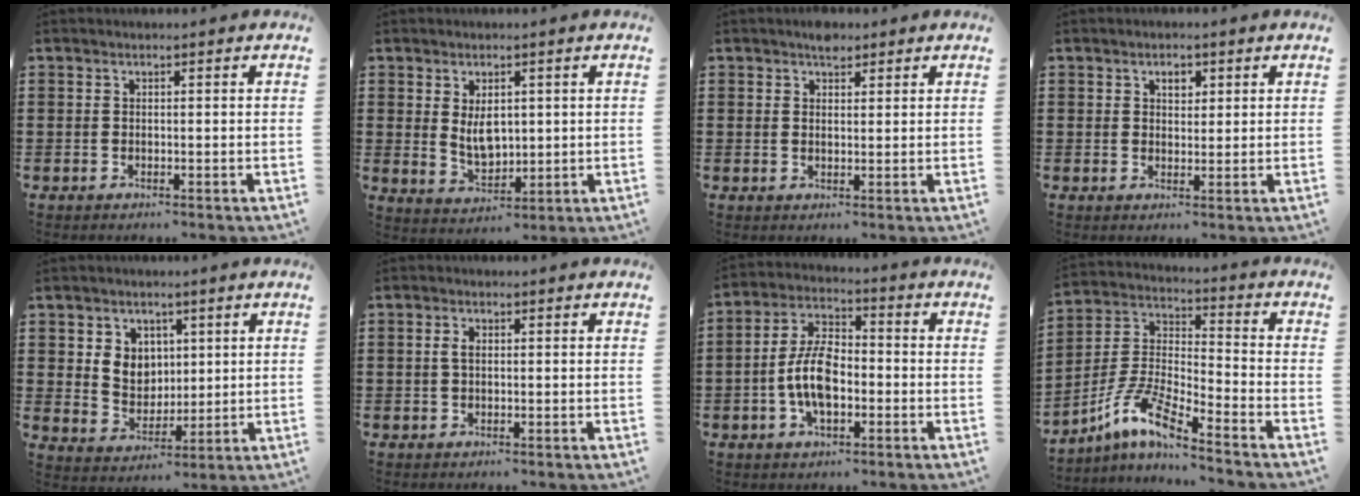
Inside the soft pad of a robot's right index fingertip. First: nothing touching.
{"total": 4.9, "force": [1.0, 3.1, 3.7], "torque": [-0.062, 0.003, 0.015]}
{"total": 2.2, "force": [1.7, 1.0, 0.9], "torque": [-0.013, 0.001, 0.030]}
{"total": 2.0, "force": [0.9, 1.3, 1.2], "torque": [-0.012, 0.000, 0.012]}
{"total": 5.5, "force": [1.9, 4.7, 2.0], "torque": [-0.043, 0.009, 0.031]}
{"total": 1.7, "force": [0.2, 0.9, 1.5], "torque": [-0.031, 0.006, 0.003]}
{"total": 8.5, "force": [-2.1, 4.4, 6.9], "torque": [-0.161, 0.002, -0.045]}
{"total": 8.6, "force": [-6.7, 1.0, 5.2], "torque": [-0.132, -0.015, -0.140]}